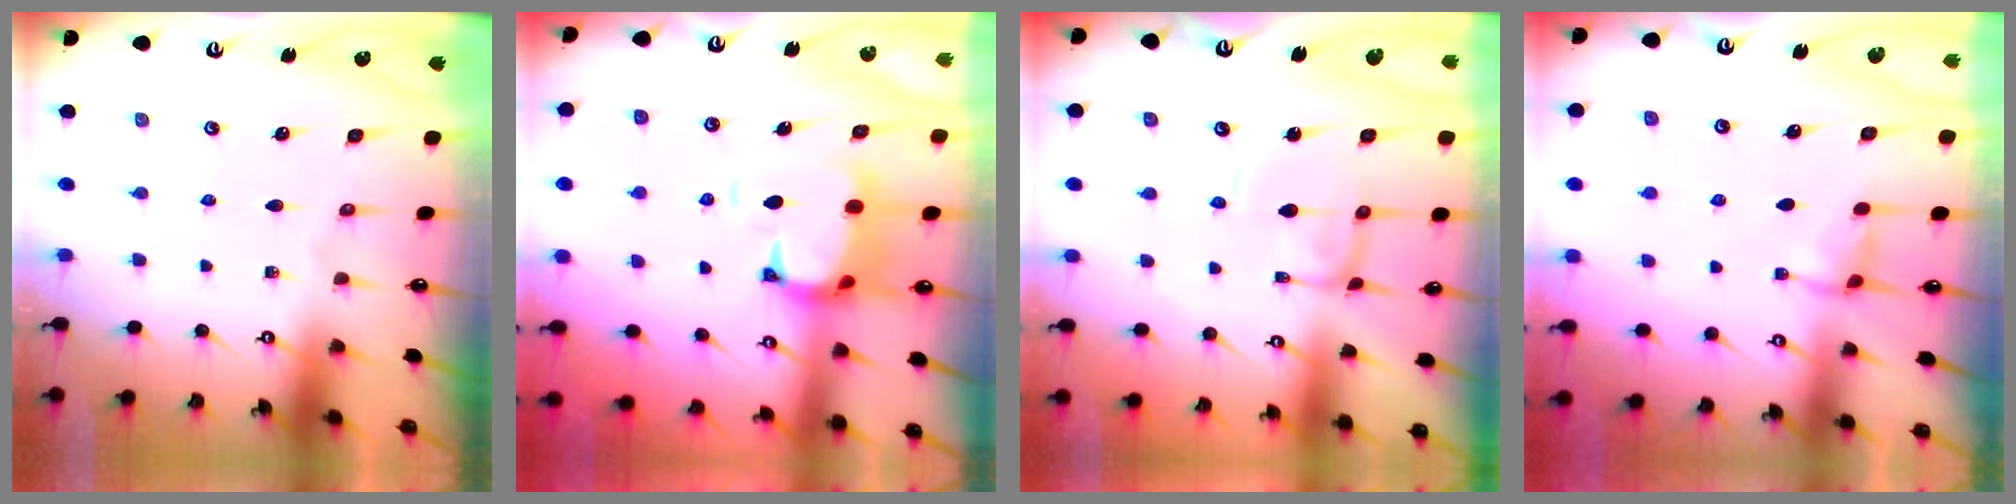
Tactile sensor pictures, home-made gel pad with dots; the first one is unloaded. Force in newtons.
{"total": 4.6, "press": 4.4, "slide": 1.6}
{"total": 0.5, "press": 0.3, "slide": 0.4}
{"total": 2.9, "press": 2.9, "slide": 0.6}